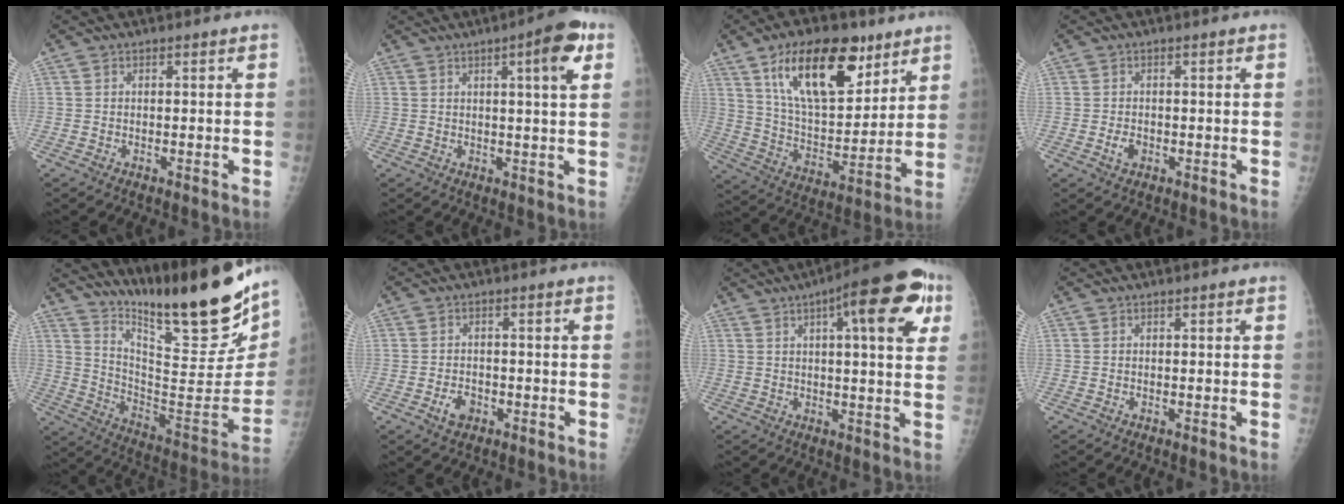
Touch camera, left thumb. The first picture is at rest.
{"total": 7.7, "force": [3.3, 1.3, 6.9], "torque": [-0.089, -0.006, 0.039]}
{"total": 20.7, "force": [11.6, 9.6, 14.2], "torque": [-0.193, -0.052, 0.206]}
{"total": 2.0, "force": [-0.6, 1.5, 1.3], "torque": [-0.020, 0.001, -0.009]}
{"total": 27.9, "force": [21.3, 4.4, 17.4], "torque": [-0.244, -0.139, 0.327]}
{"total": 3.2, "force": [-1.4, 2.2, 1.7], "torque": [-0.023, 0.005, -0.022]}
{"total": 16.0, "force": [6.3, 4.5, 14.0], "torque": [-0.160, 0.000, 0.073]}
{"total": 0.0}